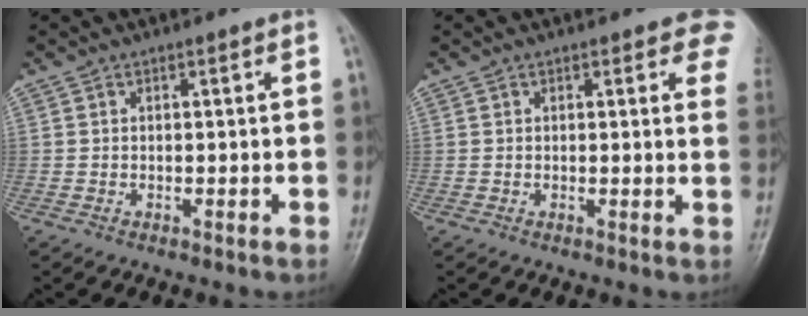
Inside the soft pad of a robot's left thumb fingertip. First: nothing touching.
{"total": 5.2, "force": [3.5, 2.2, 3.1], "torque": [-0.003, -0.011, 0.023]}